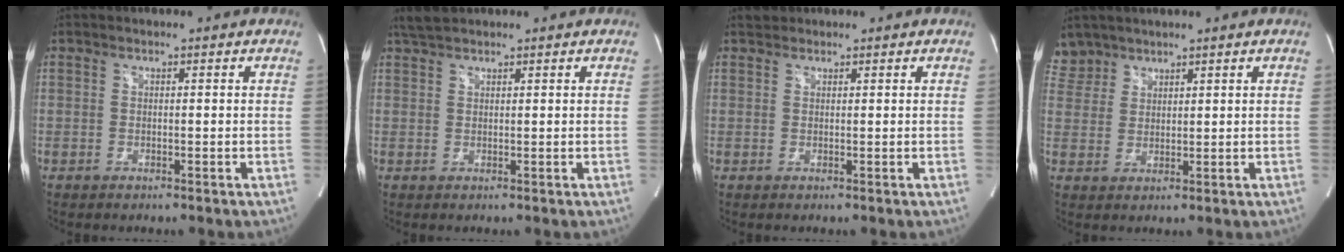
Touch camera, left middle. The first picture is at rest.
{"total": 2.8, "force": [2.5, 0.6, 1.1], "torque": [-0.028, 0.014, 0.049]}
{"total": 1.1, "force": [1.1, -0.2, 0.1], "torque": [-0.010, 0.009, 0.027]}
{"total": 4.2, "force": [3.6, 2.1, -0.5], "torque": [0.014, 0.009, 0.075]}